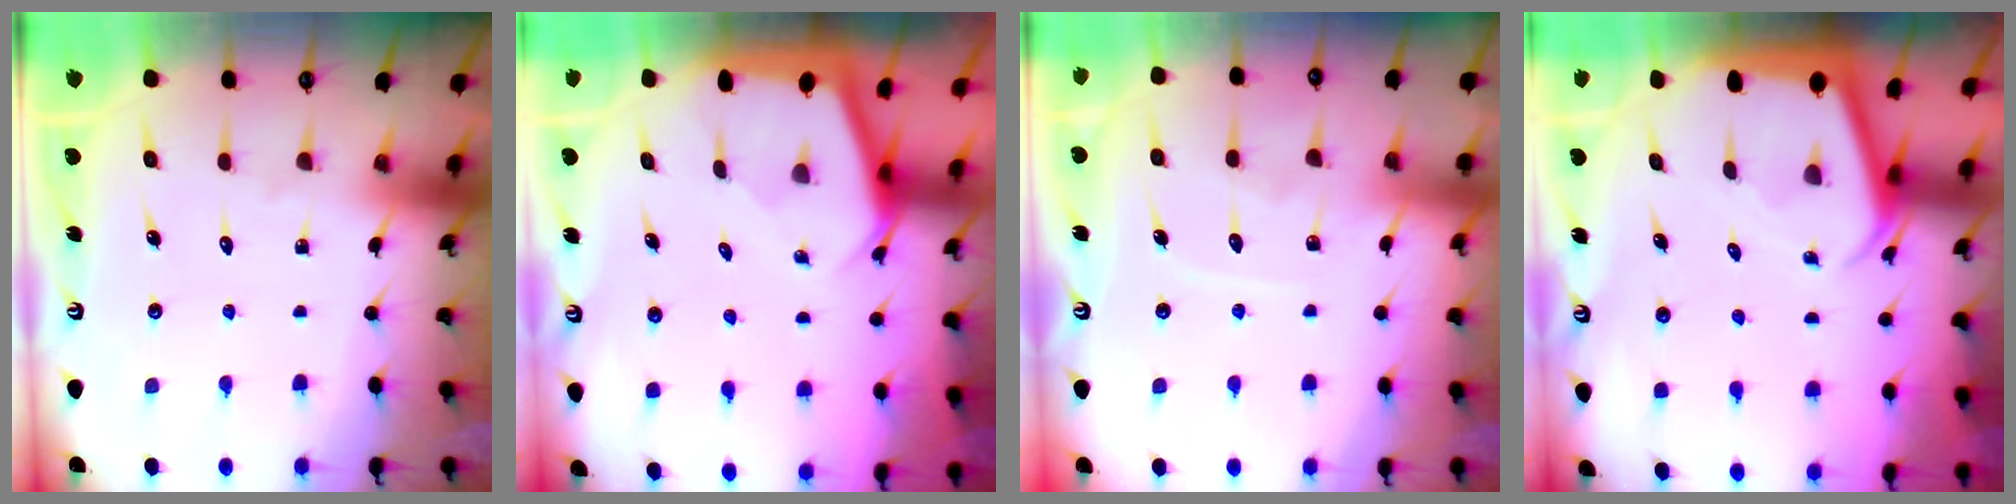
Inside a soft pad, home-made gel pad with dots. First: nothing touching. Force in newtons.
{"total": 2.2, "press": 2.2, "slide": 0.1}
{"total": 5.6, "press": 5.6, "slide": 0.5}
{"total": 2.2, "press": 2.2, "slide": 0.1}